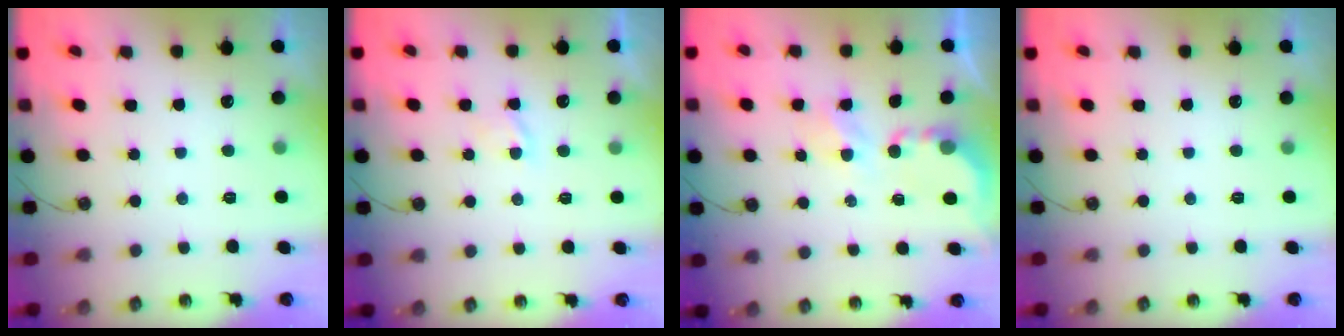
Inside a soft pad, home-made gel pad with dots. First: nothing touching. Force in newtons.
{"total": 2.8, "press": 2.8, "slide": 0.4}
{"total": 4.0, "press": 4.0, "slide": 0.4}
{"total": 0.0}